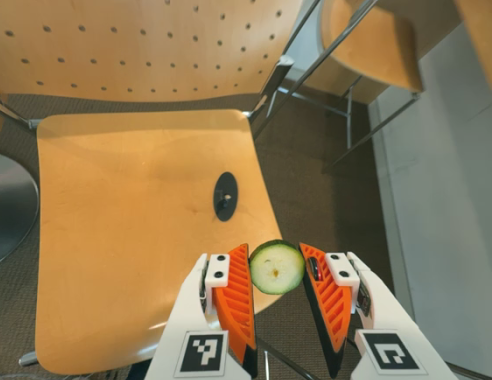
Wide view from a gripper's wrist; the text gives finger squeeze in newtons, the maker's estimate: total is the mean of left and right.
{"total": 7.5, "left": 7.0, "right": 8.0}